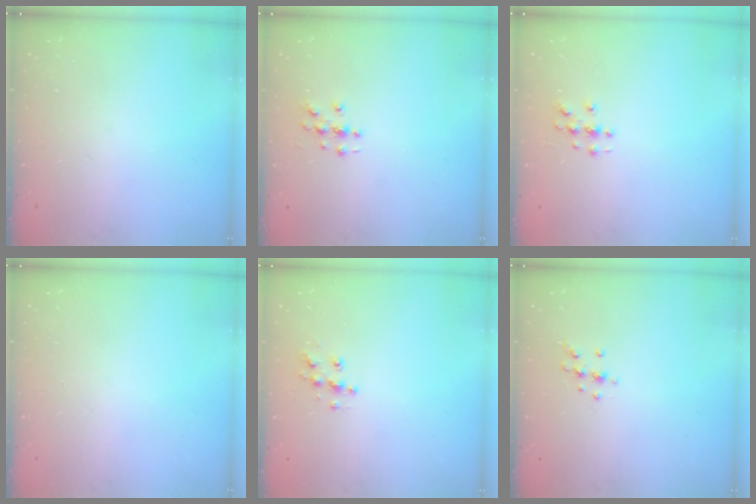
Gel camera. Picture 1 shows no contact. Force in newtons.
{"total": 2.8, "press": 2.8, "slide": 0.3}
{"total": 2.8, "press": 2.8, "slide": 0.3}
{"total": 0.0}
{"total": 7.5, "press": 7.5, "slide": 0.1}
{"total": 7.0, "press": 7.0, "slide": 0.6}